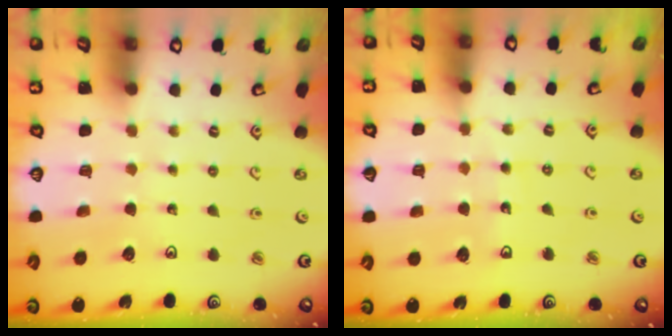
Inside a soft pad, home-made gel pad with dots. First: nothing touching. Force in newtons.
{"total": 6.4, "press": 5.8, "slide": 2.7}